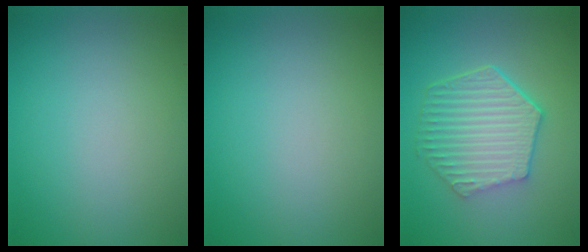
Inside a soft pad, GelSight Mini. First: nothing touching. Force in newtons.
{"total": 0.0}
{"total": 6.4, "press": 4.8, "slide": 4.3}